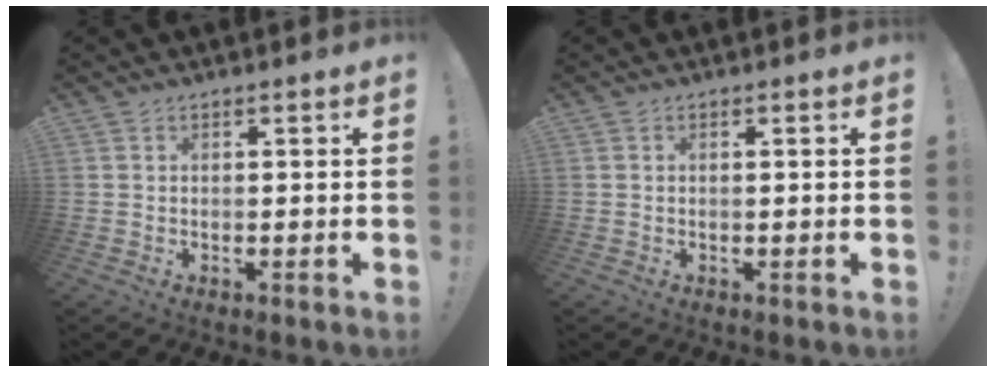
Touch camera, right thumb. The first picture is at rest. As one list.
[{"total": 0.0}]